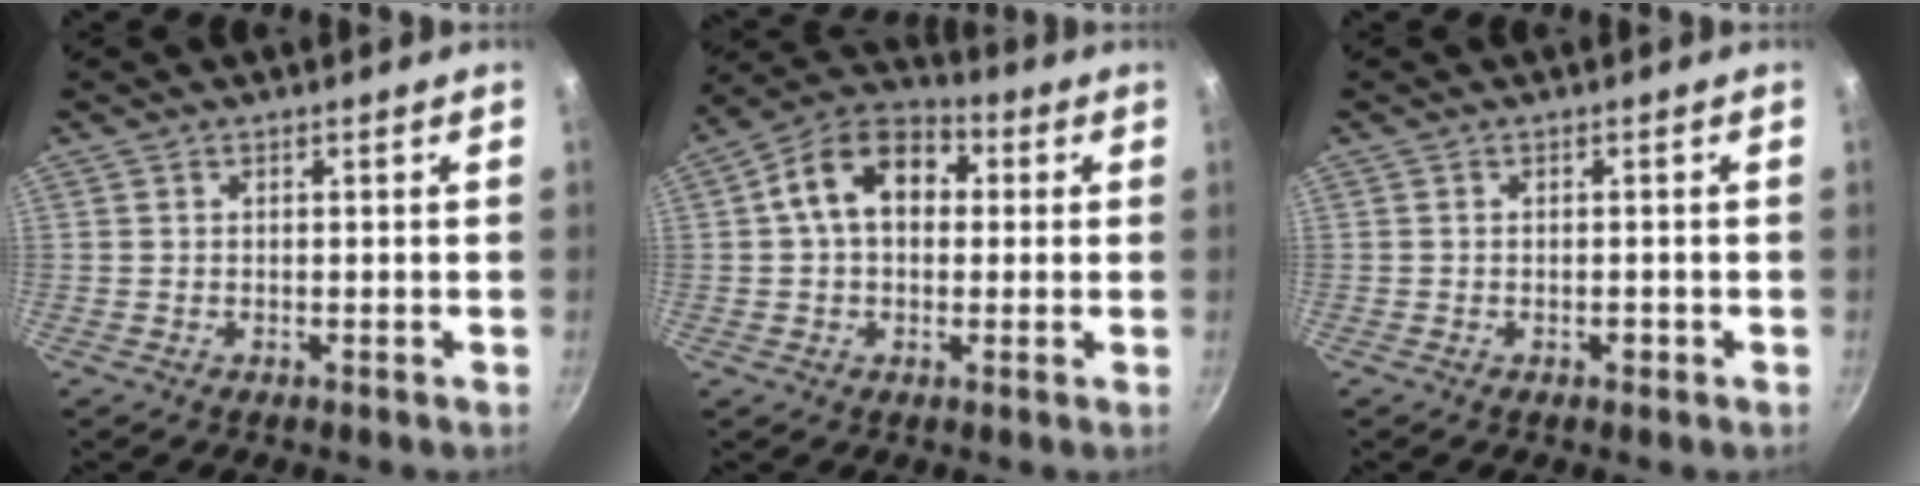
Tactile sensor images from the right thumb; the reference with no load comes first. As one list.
[{"total": 12.9, "force": [2.0, 9.1, 8.9], "torque": [-0.113, 0.030, 0.012]}, {"total": 1.2, "force": [-0.5, 0.7, 0.8], "torque": [-0.011, 0.003, -0.008]}]